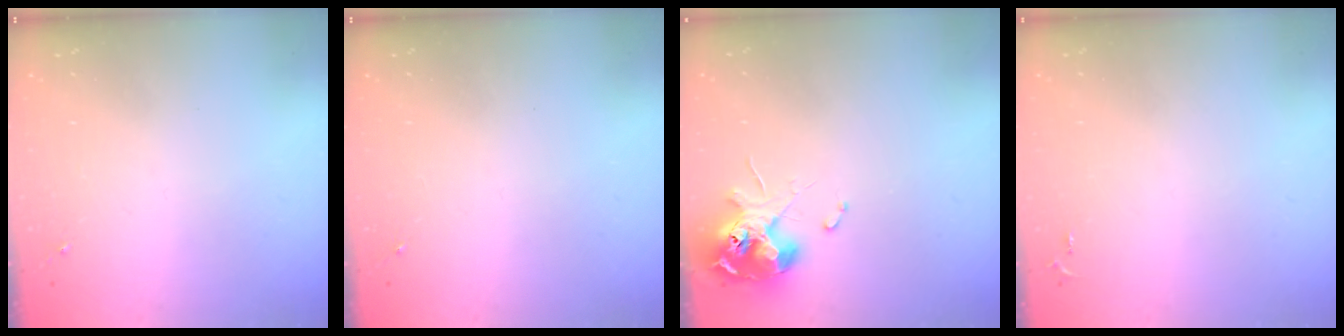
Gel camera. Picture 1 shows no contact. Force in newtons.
{"total": 0.0}
{"total": 11.6, "press": 11.5, "slide": 1.5}
{"total": 2.5, "press": 2.5, "slide": 0.3}